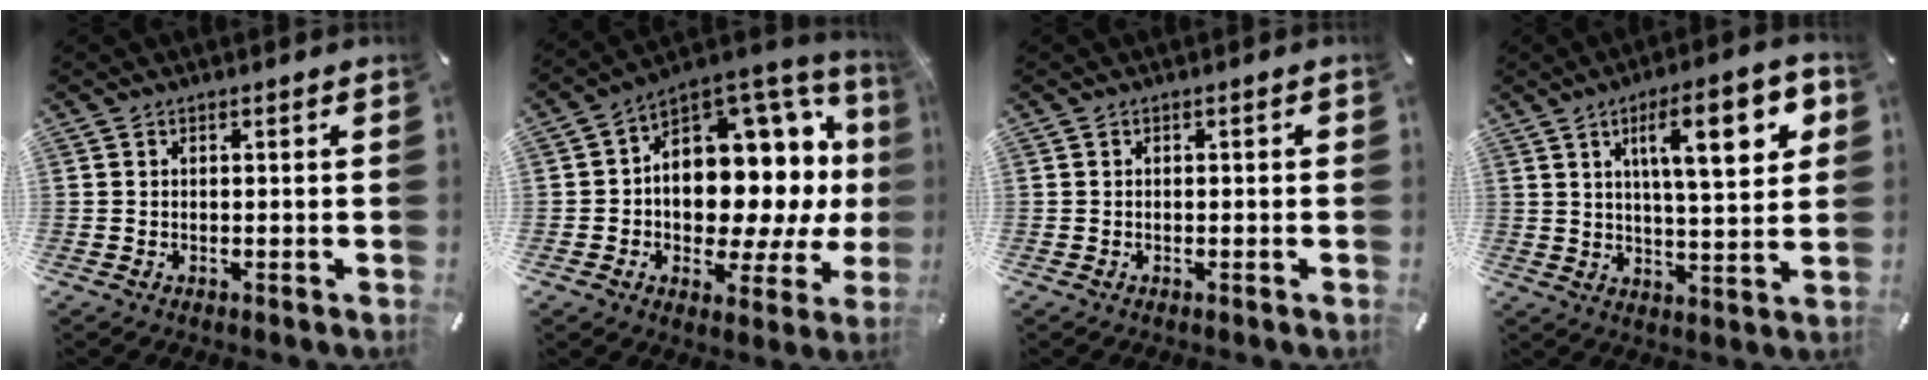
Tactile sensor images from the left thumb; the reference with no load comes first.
{"total": 14.1, "force": [1.8, 10.4, 9.3], "torque": [-0.097, -0.064, 0.027]}
{"total": 0.7, "force": [-0.3, 0.4, 0.5], "torque": [-0.010, 0.000, -0.006]}
{"total": 16.7, "force": [6.4, 5.2, 14.5], "torque": [-0.216, -0.009, 0.092]}